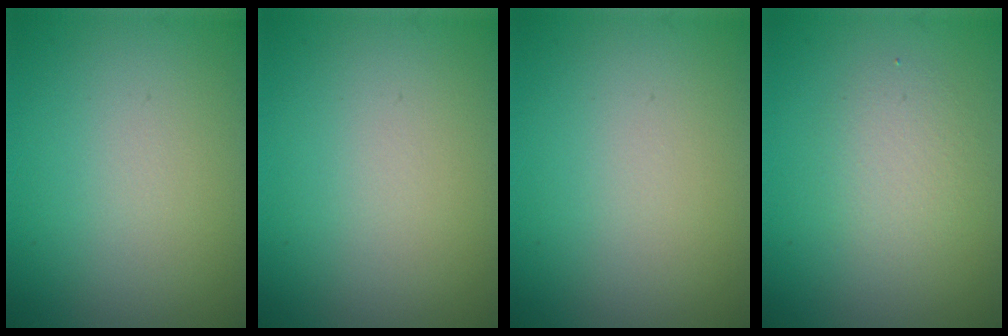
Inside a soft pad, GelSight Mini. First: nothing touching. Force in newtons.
{"total": 0.0}
{"total": 0.0}
{"total": 2.2, "press": 2.2, "slide": 0.3}